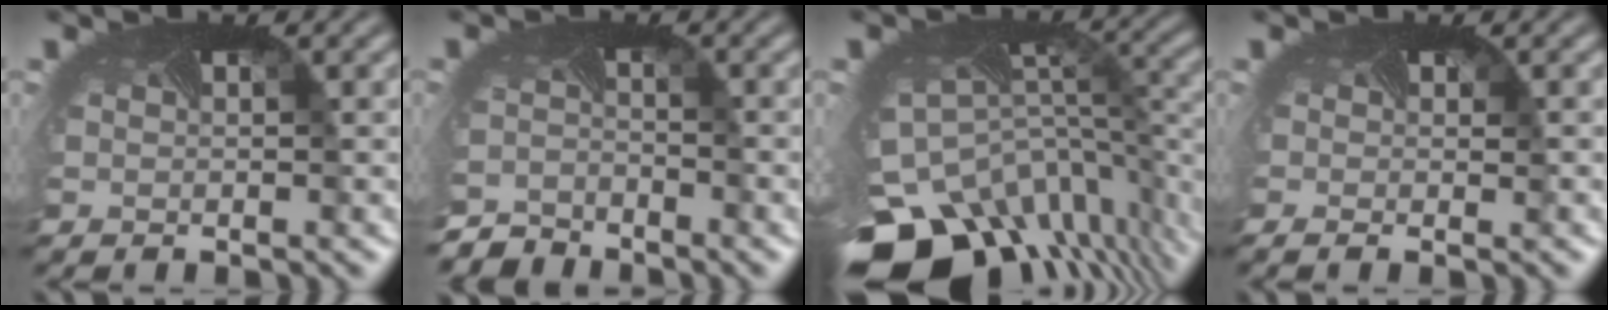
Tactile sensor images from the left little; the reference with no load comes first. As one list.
[{"total": 3.8, "force": [-3.6, 0.4, -1.1], "torque": [-0.001, -0.021, -0.070]}, {"total": 12.4, "force": [-7.0, 7.3, 7.3], "torque": [-0.202, -0.050, -0.091]}, {"total": 1.4, "force": [-0.5, 0.5, 1.2], "torque": [-0.025, -0.008, -0.010]}]